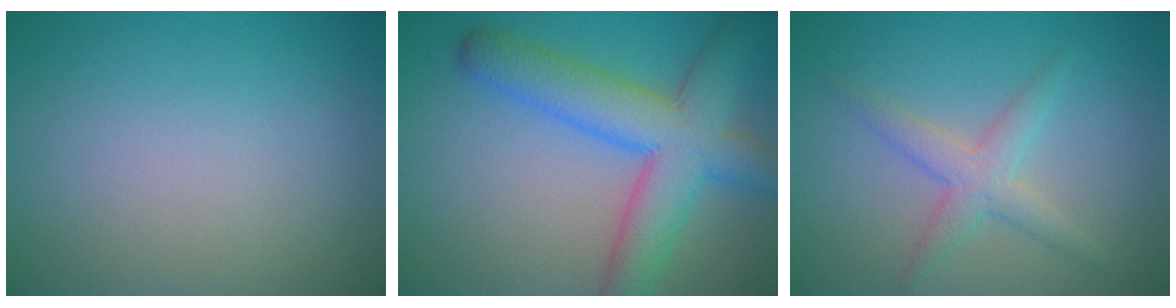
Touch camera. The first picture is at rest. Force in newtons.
{"total": 8.0, "press": 8.0, "slide": 0.3}
{"total": 2.8, "press": 2.8, "slide": 0.0}